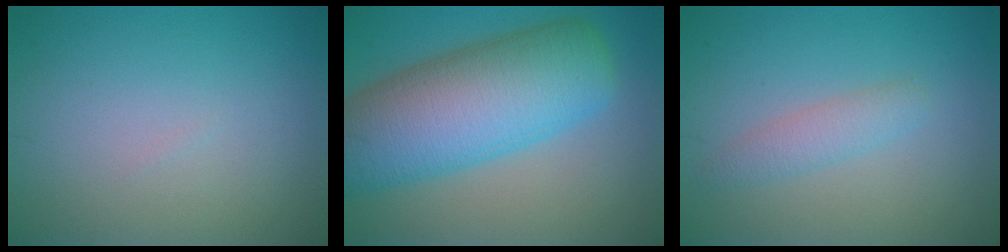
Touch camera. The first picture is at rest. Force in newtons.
{"total": 12.4, "press": 12.4, "slide": 0.3}
{"total": 1.9, "press": 1.9, "slide": 0.1}